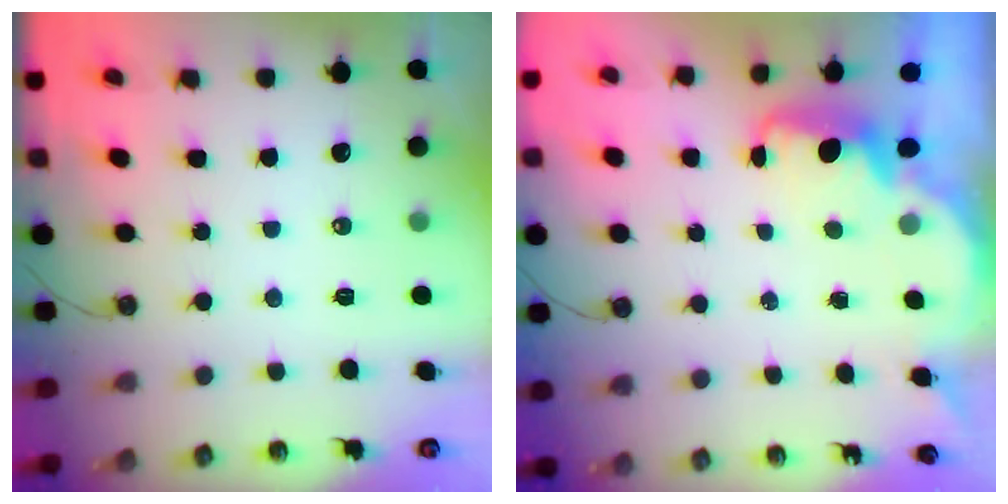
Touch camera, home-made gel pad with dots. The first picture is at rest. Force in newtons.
{"total": 2.2, "press": 2.2, "slide": 0.6}